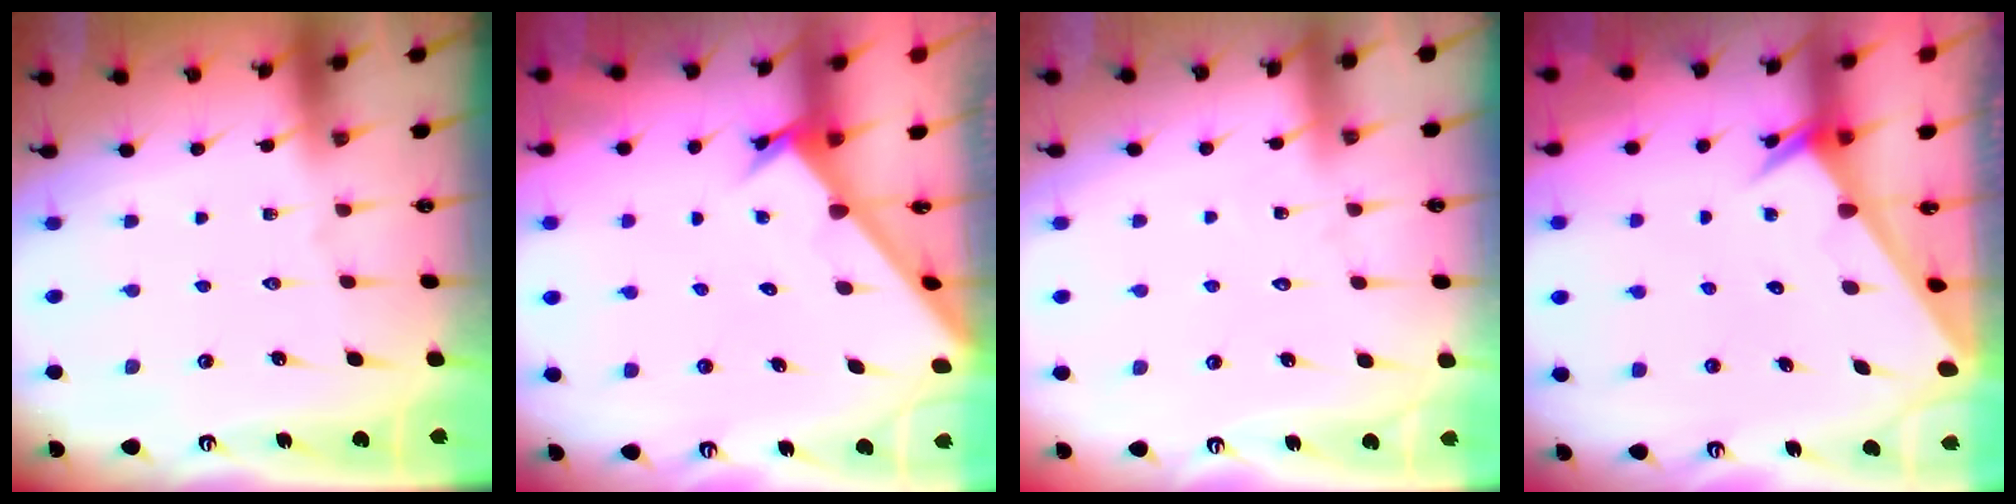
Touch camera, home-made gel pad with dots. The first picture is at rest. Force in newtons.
{"total": 2.7, "press": 2.7, "slide": 0.2}
{"total": 4.1, "press": 4.1, "slide": 0.4}
{"total": 2.4, "press": 2.4, "slide": 0.1}